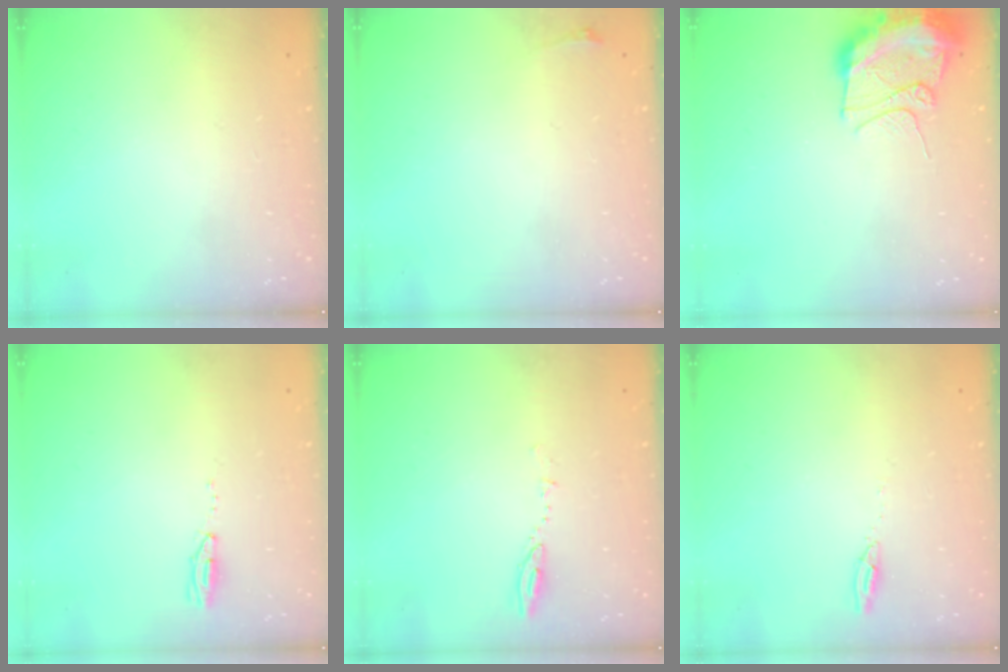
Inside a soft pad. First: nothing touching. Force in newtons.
{"total": 2.8, "press": 2.1, "slide": 1.9}
{"total": 12.4, "press": 12.3, "slide": 1.6}
{"total": 3.5, "press": 2.9, "slide": 2.0}
{"total": 4.5, "press": 4.4, "slide": 0.5}
{"total": 2.7, "press": 2.7, "slide": 0.2}